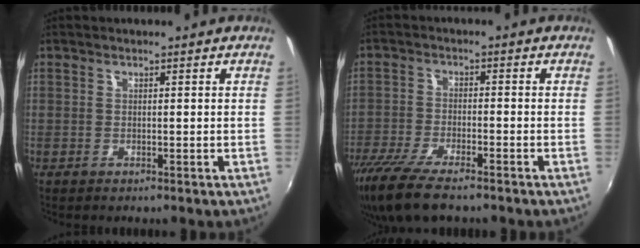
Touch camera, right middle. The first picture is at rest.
{"total": 11.9, "force": [-9.1, 3.0, 7.0], "torque": [-0.161, -0.042, -0.168]}